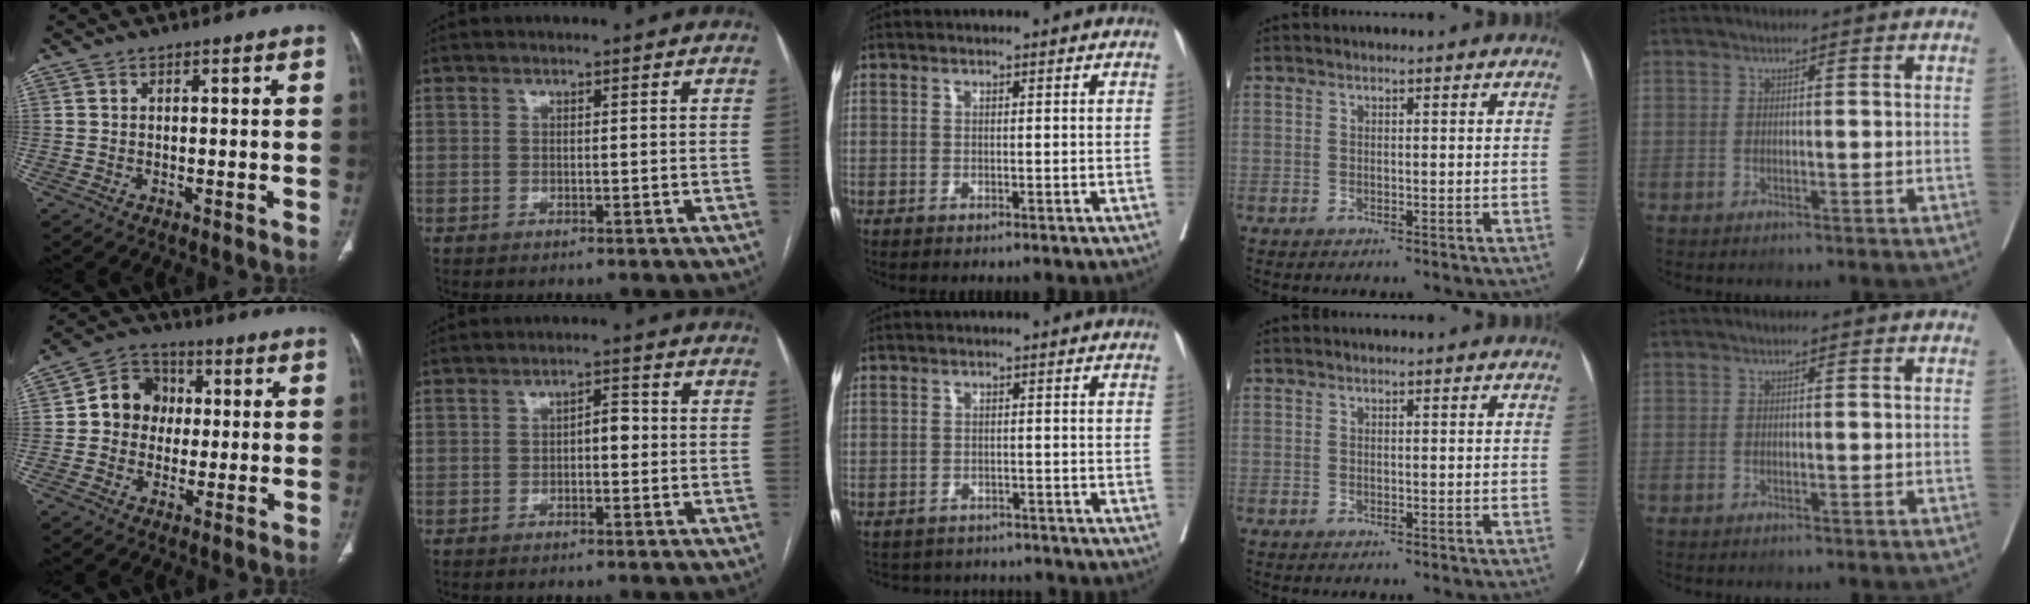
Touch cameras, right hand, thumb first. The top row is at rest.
{"thumb": {"total": 9.3, "force": [0.5, 8.3, 4.1], "torque": [-0.032, 0.020, -0.005]}, "index": {"total": 2.7, "force": [-0.3, 1.2, 2.3], "torque": [-0.031, 0.012, -0.005]}, "middle": {"total": 6.5, "force": [-6.0, 2.4, -0.1], "torque": [0.006, 0.012, -0.076]}}